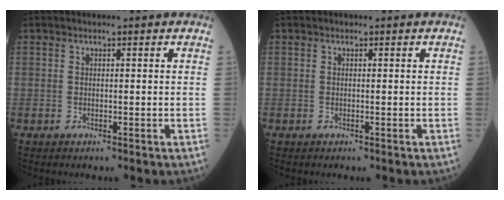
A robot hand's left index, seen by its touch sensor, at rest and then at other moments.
{"total": 0.0}